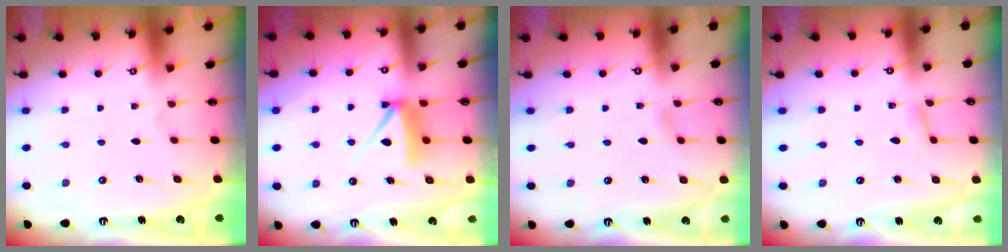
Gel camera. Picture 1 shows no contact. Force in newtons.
{"total": 7.5, "press": 7.5, "slide": 0.6}
{"total": 0.6, "press": 0.6, "slide": 0.1}
{"total": 2.3, "press": 2.3, "slide": 0.3}